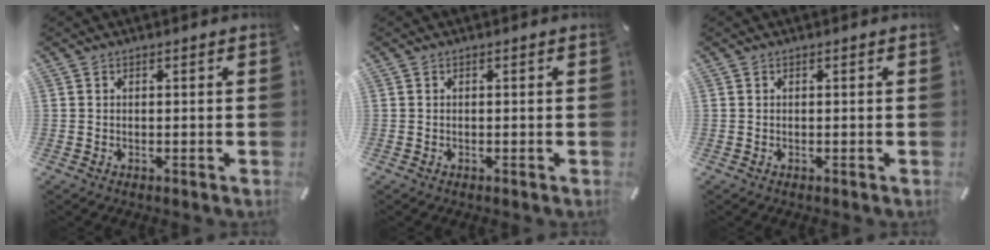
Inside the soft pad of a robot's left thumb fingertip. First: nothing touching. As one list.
[{"total": 0.0}, {"total": 0.0}]